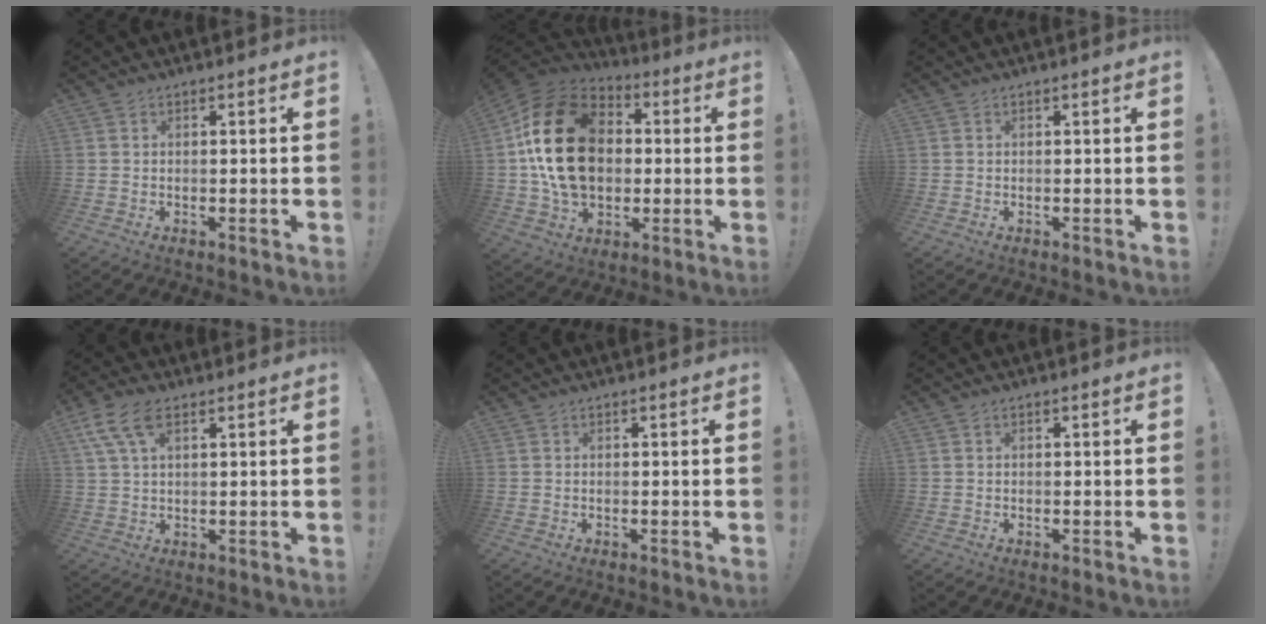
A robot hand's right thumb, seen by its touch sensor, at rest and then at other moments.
{"total": 25.3, "force": [2.3, 18.1, 17.6], "torque": [-0.310, 0.013, 0.052]}
{"total": 0.0}
{"total": 8.8, "force": [4.4, 4.3, 6.4], "torque": [-0.123, -0.003, 0.085]}
{"total": 0.0}
{"total": 0.0}